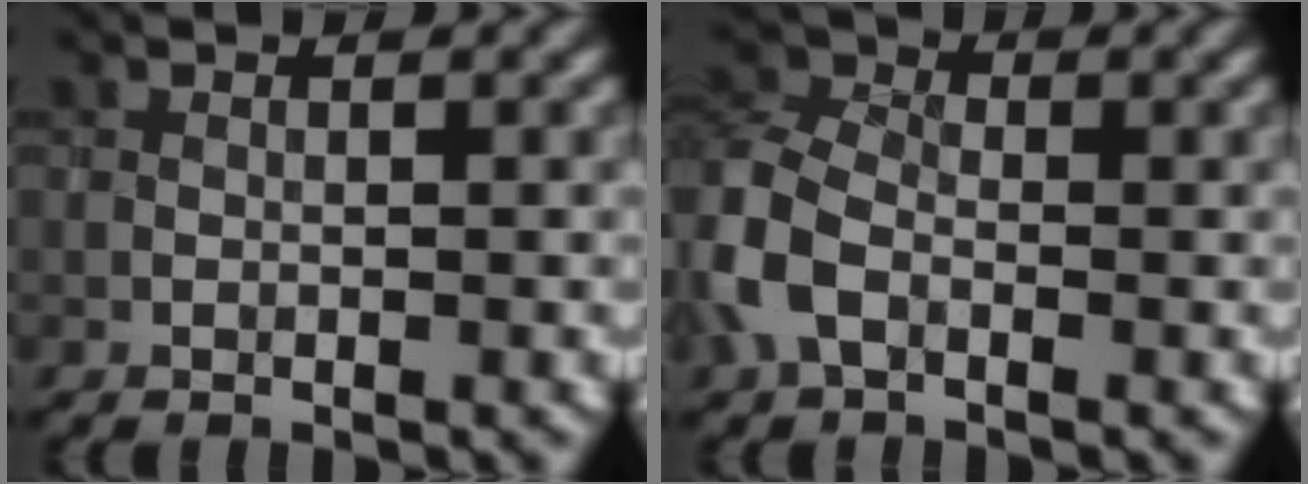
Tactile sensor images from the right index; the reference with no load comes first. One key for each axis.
{"total": 5.2, "fx": -2.0, "fy": 3.4, "fz": 3.4, "tx": -0.086, "ty": 0.007, "tz": -0.056}